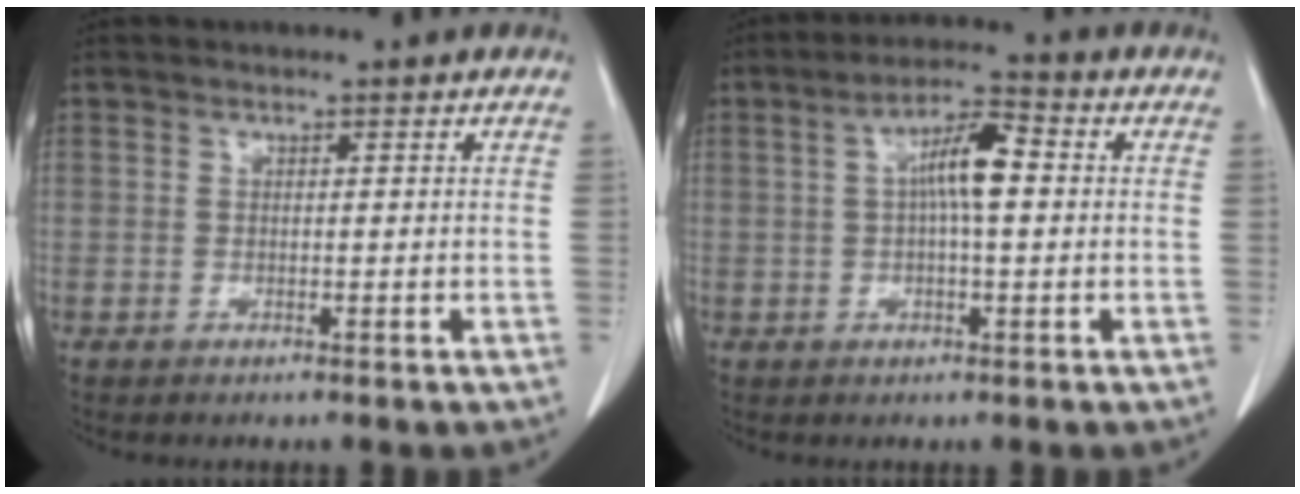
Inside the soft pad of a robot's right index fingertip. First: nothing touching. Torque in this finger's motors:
{"motor_torque": [1.23, 0.04, 0.59, 0.13]}